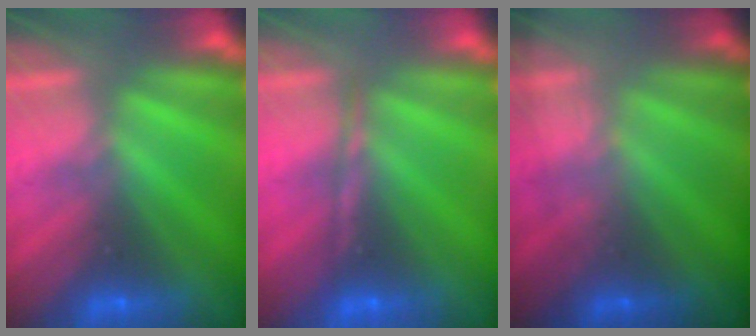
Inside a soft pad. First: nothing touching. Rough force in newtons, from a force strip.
{"total": 1.7}
{"total": 1.8}